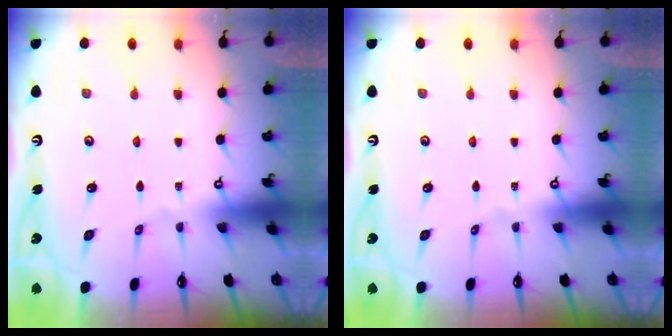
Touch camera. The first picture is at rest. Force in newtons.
{"total": 0.0}